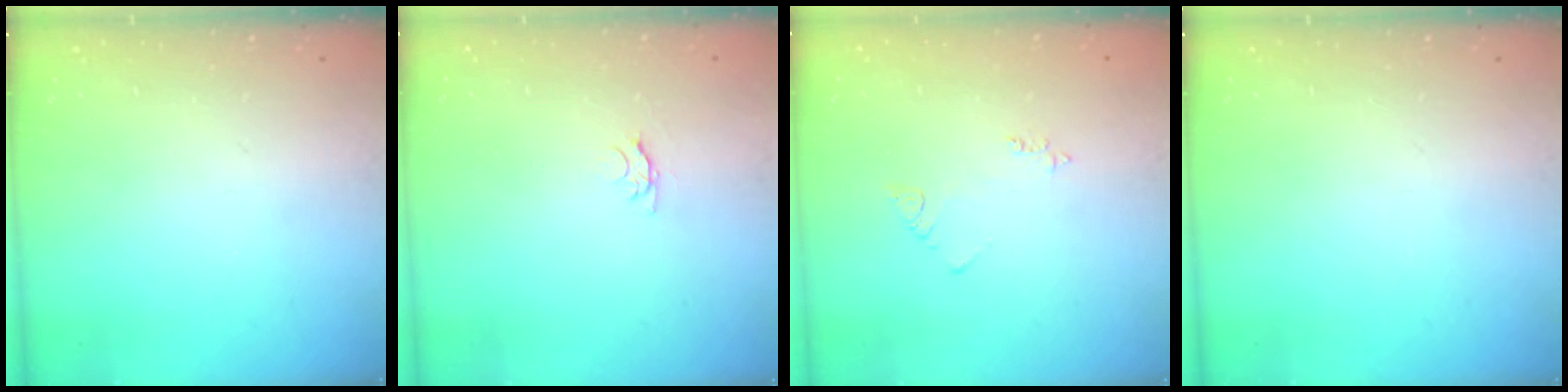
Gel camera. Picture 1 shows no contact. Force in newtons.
{"total": 3.3, "press": 3.2, "slide": 0.5}
{"total": 3.9, "press": 3.8, "slide": 0.7}
{"total": 0.0}